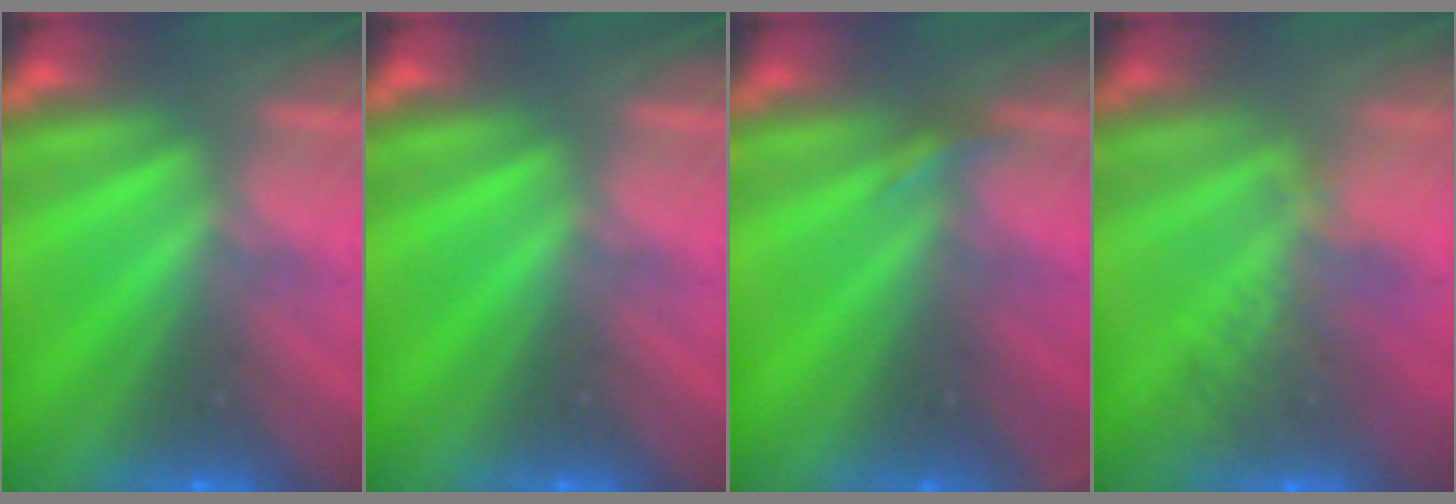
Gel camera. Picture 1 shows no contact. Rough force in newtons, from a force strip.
{"total": 0.0}
{"total": 2.7}
{"total": 2.4}